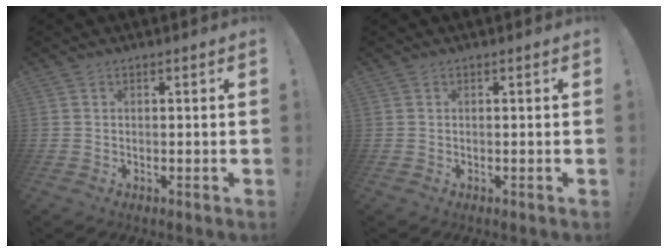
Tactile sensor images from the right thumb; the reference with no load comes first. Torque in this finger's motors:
{"motor_torque": [0.00, 0.00, -0.02, 0.03, 0.00]}